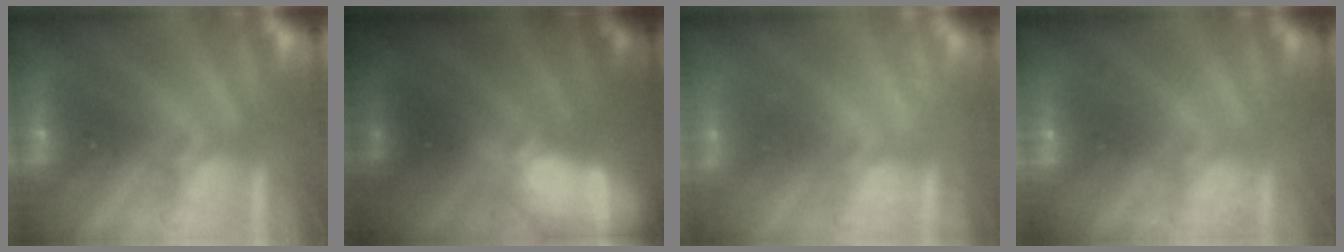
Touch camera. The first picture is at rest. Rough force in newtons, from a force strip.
{"total": 7.6}
{"total": 2.2}
{"total": 2.1}